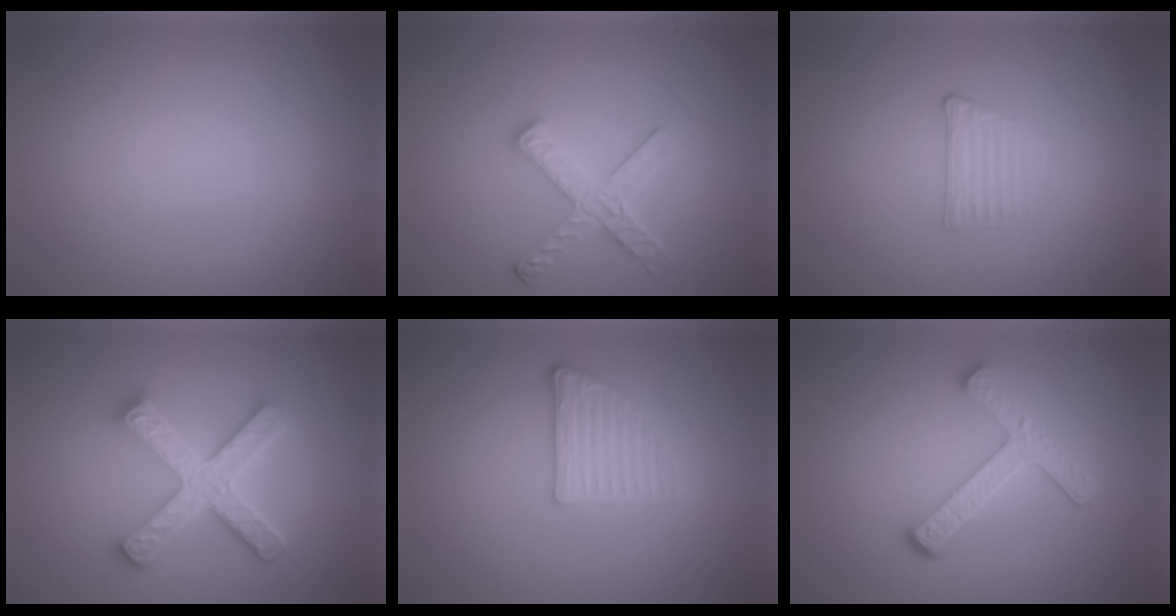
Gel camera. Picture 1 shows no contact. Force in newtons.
{"total": 2.8, "press": 2.8, "slide": 0.3}
{"total": 1.2, "press": 0.6, "slide": 1.0}
{"total": 5.0, "press": 5.0, "slide": 0.8}
{"total": 2.6, "press": 2.3, "slide": 1.2}
{"total": 4.7, "press": 3.4, "slide": 3.2}